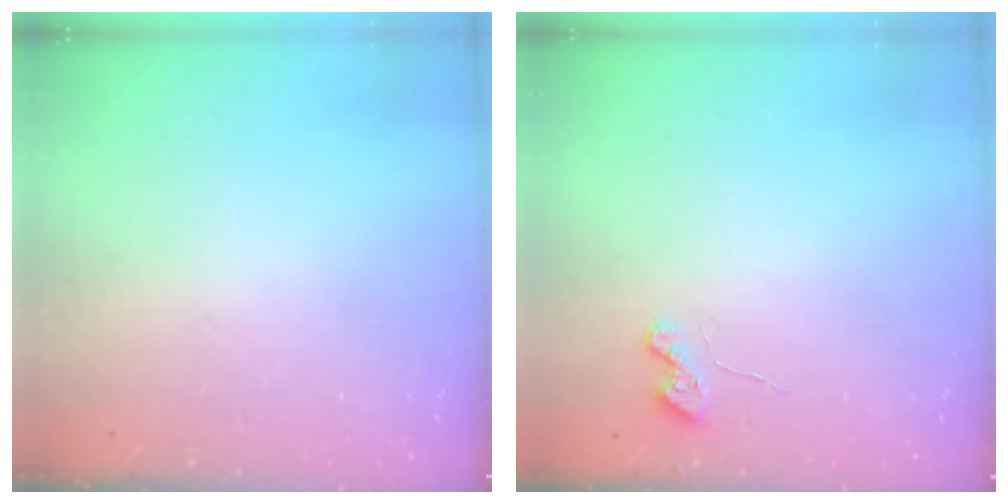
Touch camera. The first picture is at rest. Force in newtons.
{"total": 3.6, "press": 3.6, "slide": 0.5}